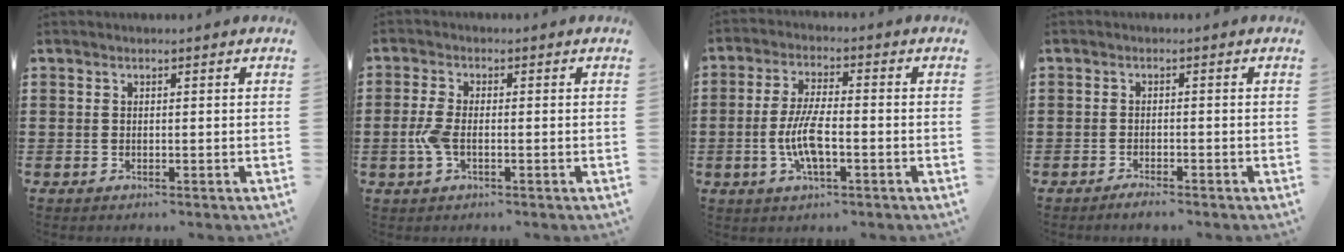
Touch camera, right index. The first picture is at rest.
{"total": 3.6, "force": [-0.9, 1.4, 3.1], "torque": [-0.082, -0.008, -0.023]}
{"total": 7.2, "force": [-1.7, 2.2, 6.6], "torque": [-0.146, -0.007, -0.039]}
{"total": 1.4, "force": [-1.4, 0.1, 0.2], "torque": [-0.008, 0.000, -0.027]}